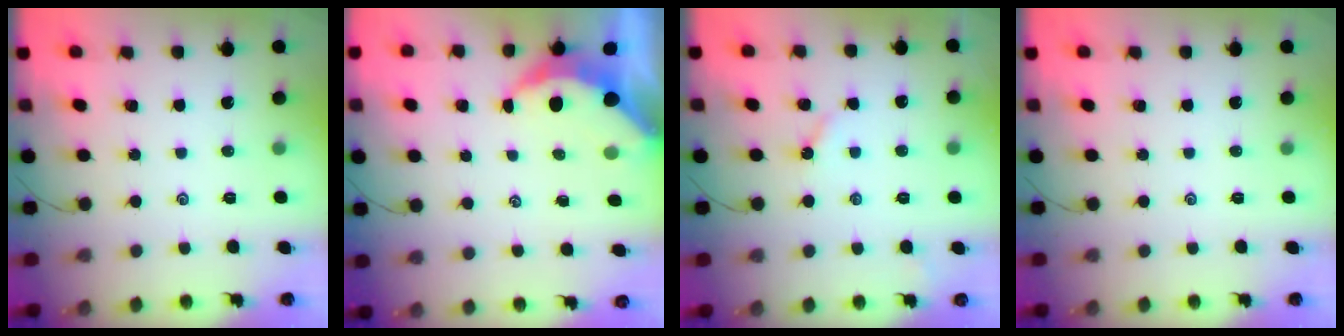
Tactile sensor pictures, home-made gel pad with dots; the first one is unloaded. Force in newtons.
{"total": 5.8, "press": 5.7, "slide": 0.8}
{"total": 2.4, "press": 2.3, "slide": 0.3}
{"total": 0.0}